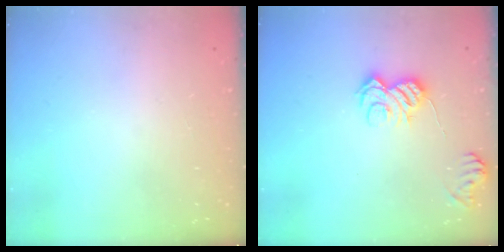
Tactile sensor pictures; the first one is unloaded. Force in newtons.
{"total": 8.6, "press": 8.6, "slide": 0.7}